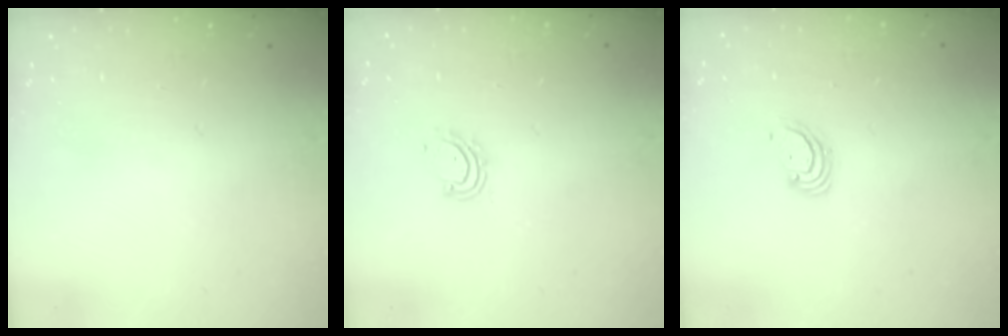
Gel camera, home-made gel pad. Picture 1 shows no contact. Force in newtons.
{"total": 3.2, "press": 3.1, "slide": 0.2}
{"total": 2.8, "press": 2.8, "slide": 0.2}